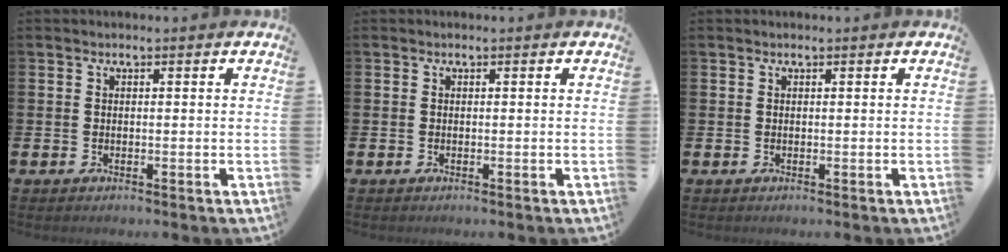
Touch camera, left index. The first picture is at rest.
{"total": 0.0}
{"total": 0.0}